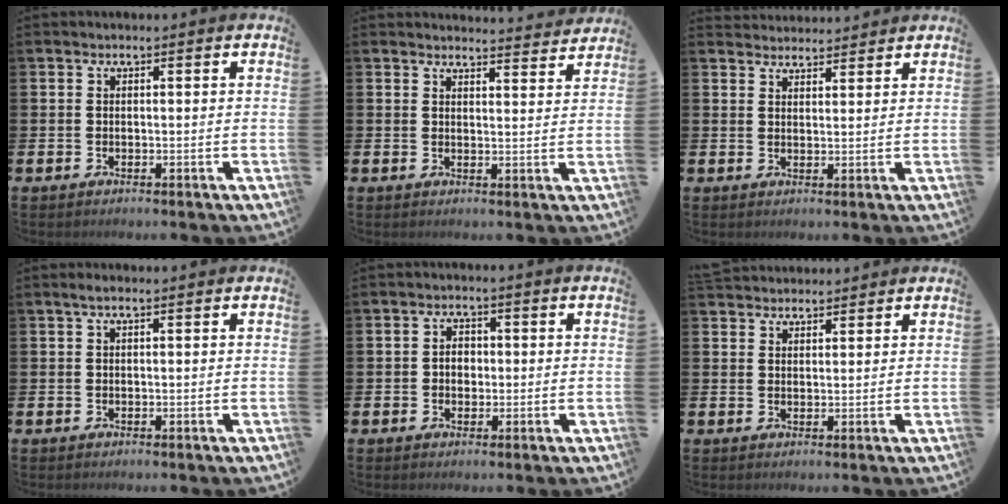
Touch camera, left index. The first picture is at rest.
{"total": 3.4, "force": [3.4, 0.1, -0.1], "torque": [0.008, -0.028, 0.059]}
{"total": 2.9, "force": [2.9, 0.6, -0.2], "torque": [0.007, -0.016, 0.052]}
{"total": 1.2, "force": [0.7, 0.1, 1.0], "torque": [-0.013, -0.001, 0.011]}
{"total": 2.5, "force": [0.0, 1.9, 1.6], "torque": [-0.008, -0.002, -0.007]}
{"total": 2.7, "force": [2.6, 0.7, -0.1], "torque": [-0.003, -0.009, 0.049]}